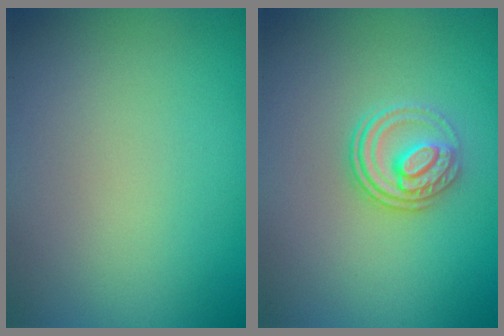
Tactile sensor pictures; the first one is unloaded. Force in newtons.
{"total": 2.9, "press": 2.4, "slide": 1.6}